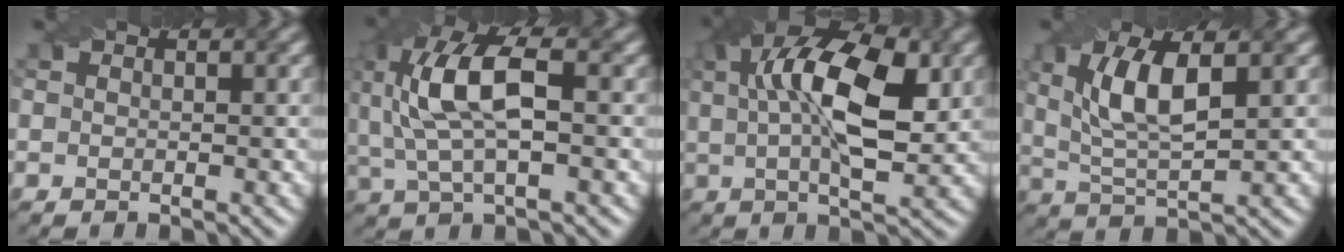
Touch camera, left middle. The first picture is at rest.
{"total": 8.1, "force": [0.6, 3.3, 7.3], "torque": [-0.162, 0.024, 0.016]}
{"total": 10.6, "force": [1.9, 4.2, 9.6], "torque": [-0.162, 0.019, 0.038]}
{"total": 6.3, "force": [1.4, 2.2, 5.7], "torque": [-0.117, 0.009, 0.037]}